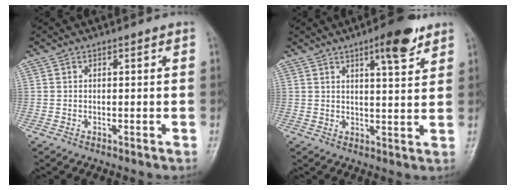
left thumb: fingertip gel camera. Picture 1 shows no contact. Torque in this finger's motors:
{"motor_torque": [0.12, 0.05, 0.11, -0.01, 0.08]}